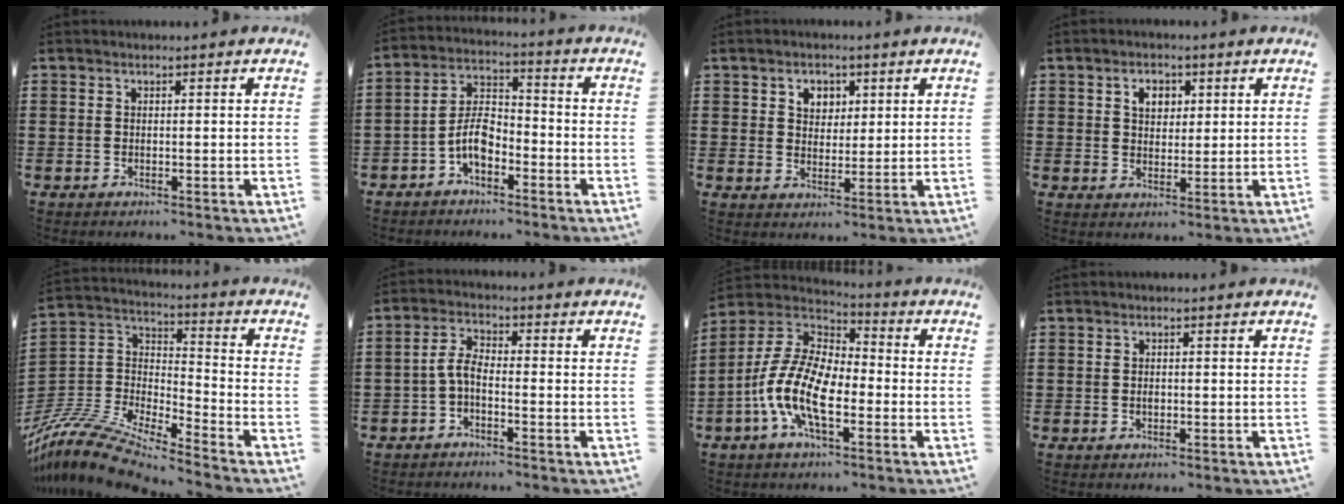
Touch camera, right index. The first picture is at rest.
{"total": 6.2, "force": [-3.0, 3.1, 4.5], "torque": [-0.105, 0.006, -0.063]}
{"total": 3.5, "force": [1.6, 3.0, 1.2], "torque": [-0.028, 0.010, 0.024]}
{"total": 3.5, "force": [1.2, 2.6, 1.9], "torque": [-0.040, 0.010, 0.017]}
{"total": 11.9, "force": [-10.9, 1.9, 4.4], "torque": [-0.119, 0.010, -0.227]}
{"total": 3.7, "force": [-1.5, 1.4, 3.0], "torque": [-0.078, 0.002, -0.037]}
{"total": 12.5, "force": [-4.5, 5.7, 10.2], "torque": [-0.251, -0.010, -0.095]}
{"total": 1.0, "force": [-0.1, 0.6, 0.8], "torque": [-0.017, 0.001, -0.002]}